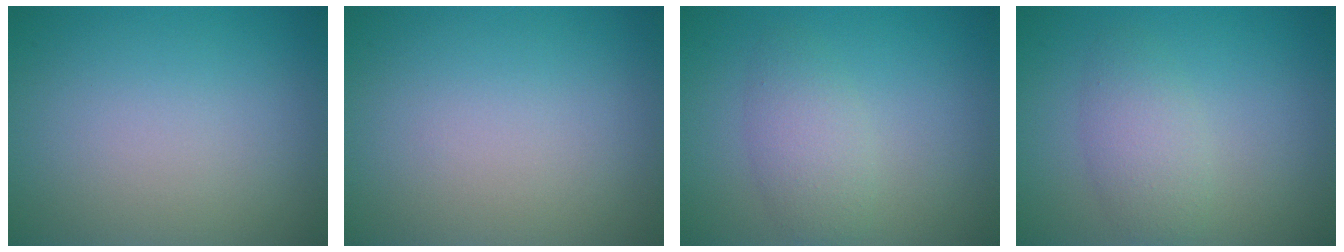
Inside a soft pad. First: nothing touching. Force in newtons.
{"total": 0.0}
{"total": 2.7, "press": 2.7, "slide": 0.1}
{"total": 2.7, "press": 2.7, "slide": 0.1}